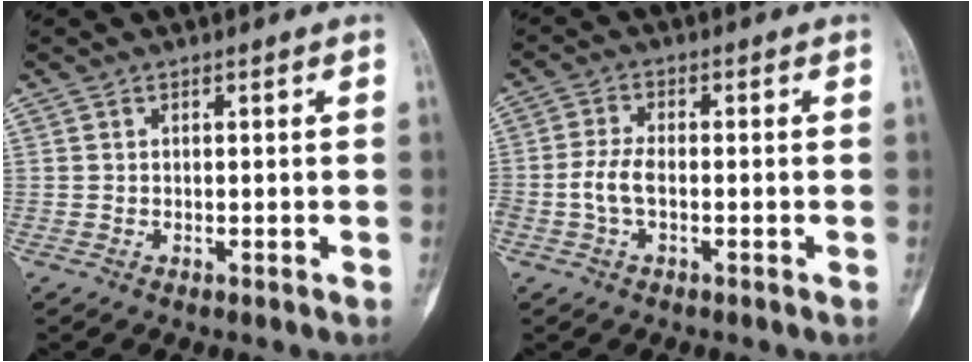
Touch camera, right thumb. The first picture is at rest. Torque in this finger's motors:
{"motor_torque": [0.06, 0.05, 0.75, -0.18, 0.13]}